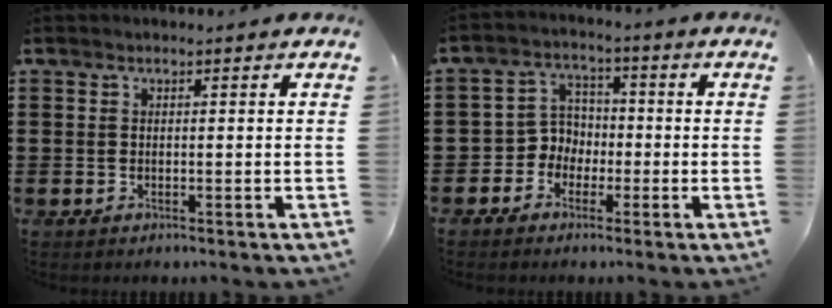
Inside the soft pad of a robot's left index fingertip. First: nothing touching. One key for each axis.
{"total": 4.6, "fx": -1.8, "fy": 4.2, "fz": 0.9, "tx": -0.041, "ty": 0.007, "tz": -0.043}